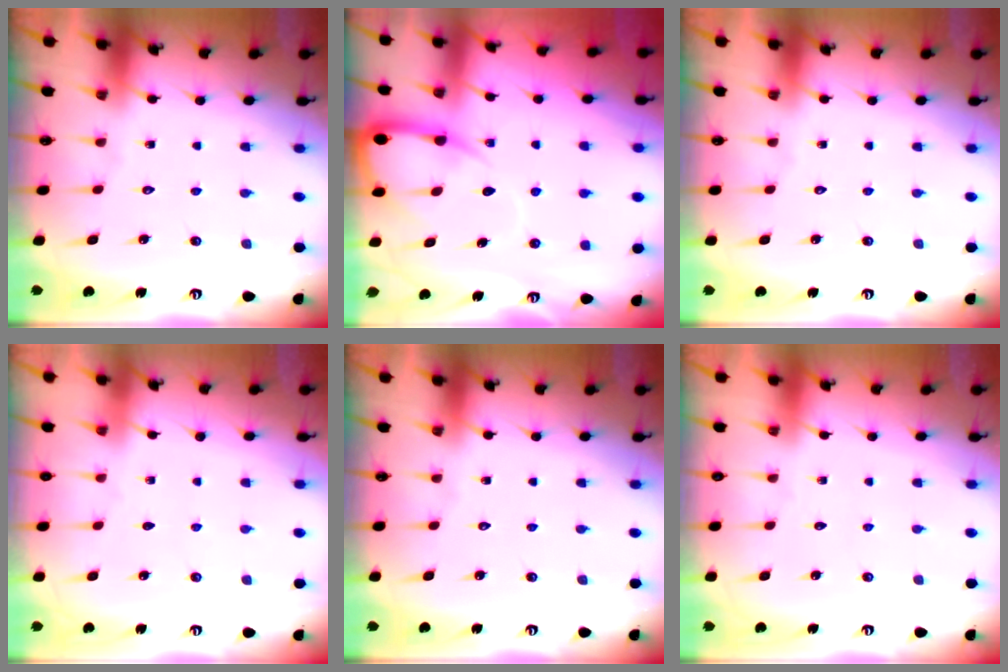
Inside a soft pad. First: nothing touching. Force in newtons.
{"total": 7.3, "press": 7.2, "slide": 0.9}
{"total": 0.0}
{"total": 0.5, "press": 0.2, "slide": 0.5}
{"total": 0.0}
{"total": 0.0}